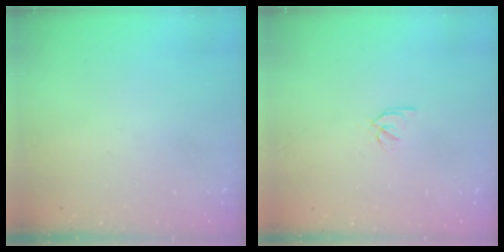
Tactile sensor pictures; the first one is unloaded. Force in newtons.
{"total": 1.6, "press": 1.6, "slide": 0.3}